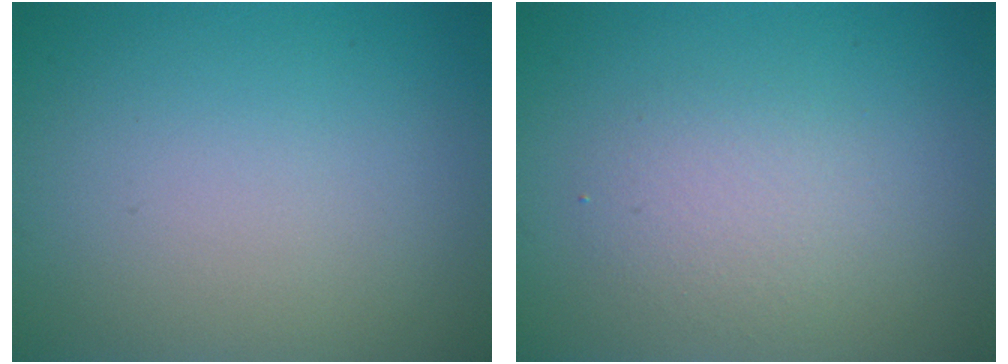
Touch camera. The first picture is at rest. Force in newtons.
{"total": 2.2, "press": 2.2, "slide": 0.1}